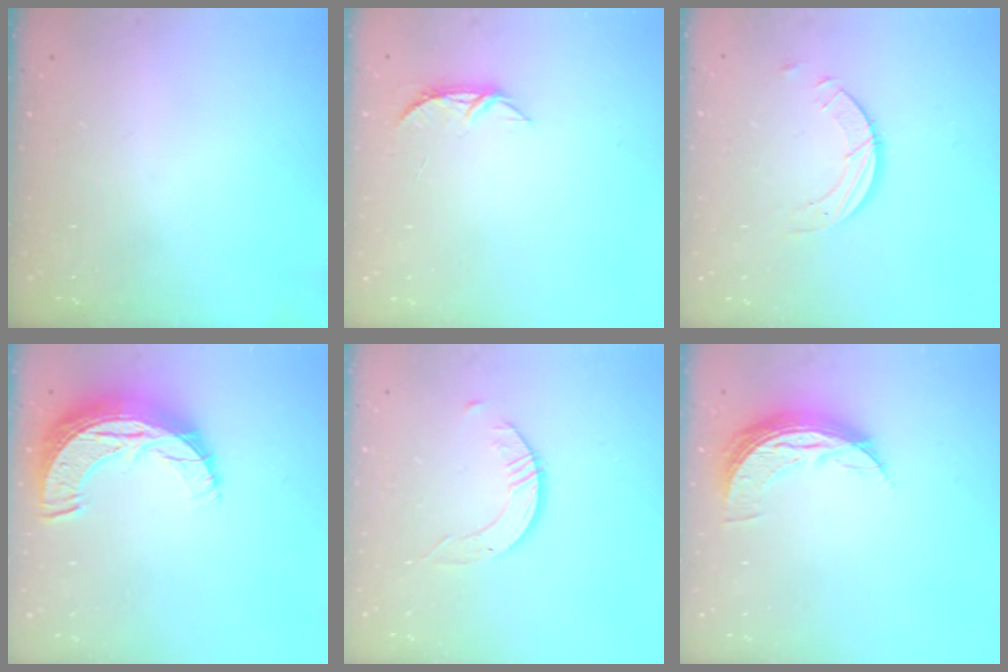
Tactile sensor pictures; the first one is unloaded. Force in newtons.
{"total": 5.7, "press": 5.6, "slide": 0.4}
{"total": 3.4, "press": 3.4, "slide": 0.3}
{"total": 11.6, "press": 11.6, "slide": 0.7}
{"total": 2.4, "press": 2.4, "slide": 0.3}
{"total": 8.3, "press": 8.3, "slide": 0.5}